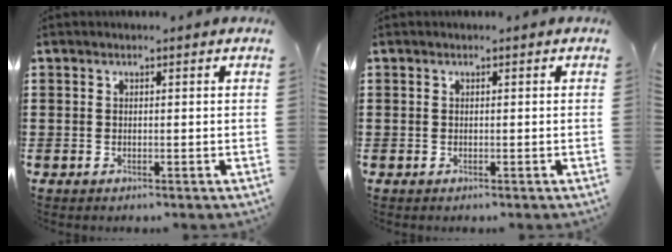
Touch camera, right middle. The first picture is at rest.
{"total": 0.0}